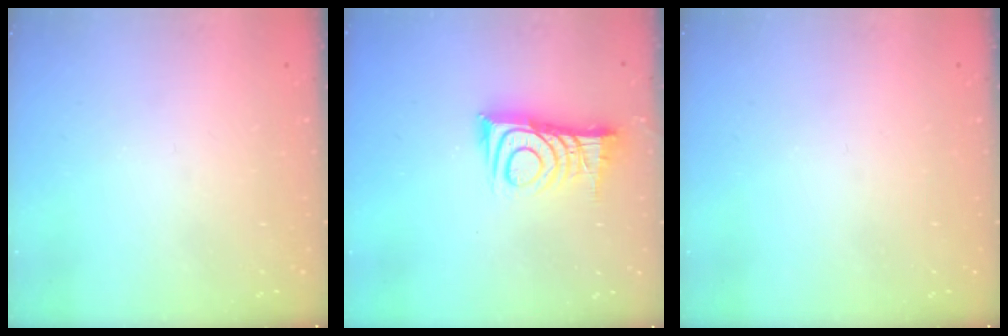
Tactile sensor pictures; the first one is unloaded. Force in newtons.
{"total": 12.2, "press": 12.1, "slide": 0.9}
{"total": 0.0}